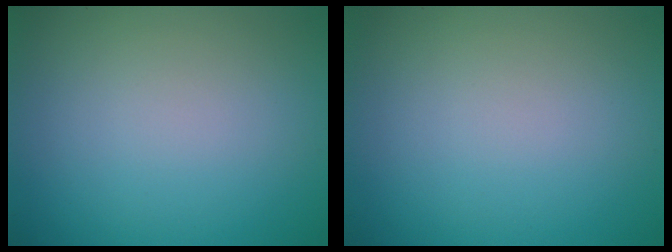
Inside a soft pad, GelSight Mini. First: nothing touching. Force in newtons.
{"total": 0.0}